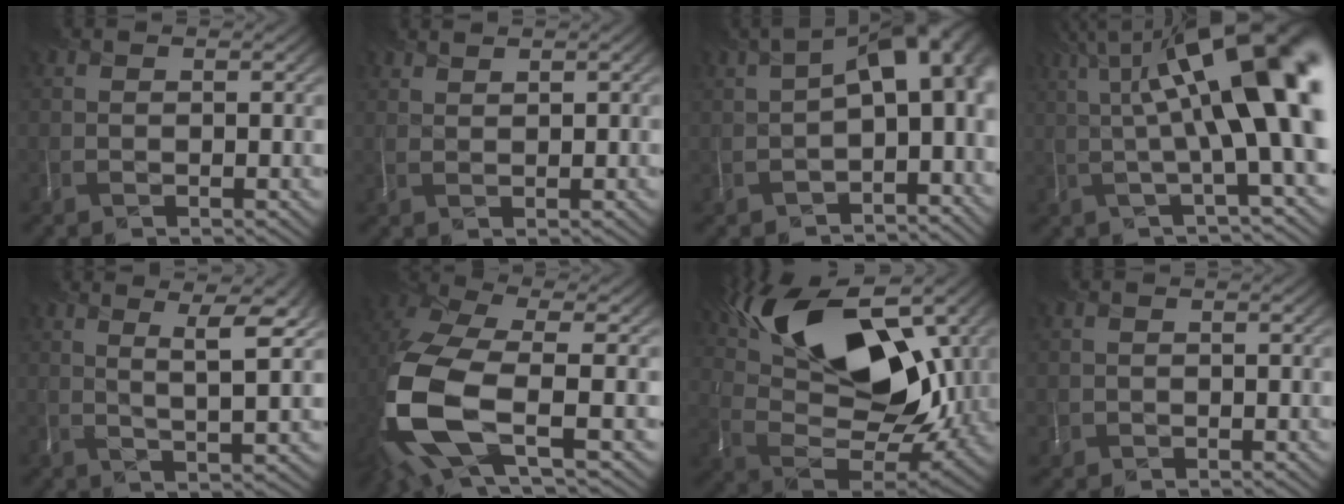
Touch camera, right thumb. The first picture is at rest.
{"total": 1.4, "force": [1.4, 0.1, -0.2], "torque": [-0.001, 0.005, 0.029]}
{"total": 11.4, "force": [-1.3, 6.3, 9.4], "torque": [-0.117, 0.006, -0.005]}
{"total": 16.4, "force": [3.2, 4.6, 15.4], "torque": [-0.219, 0.027, 0.063]}
{"total": 5.7, "force": [2.7, 1.3, 4.8], "torque": [-0.064, 0.017, 0.047]}
{"total": 13.9, "force": [-2.6, 6.7, 11.9], "torque": [-0.307, -0.024, -0.040]}
{"total": 18.2, "force": [8.0, 9.4, 13.4], "torque": [-0.229, 0.029, 0.125]}
{"total": 0.9, "force": [-0.2, 0.9, -0.2], "torque": [0.004, -0.002, -0.003]}